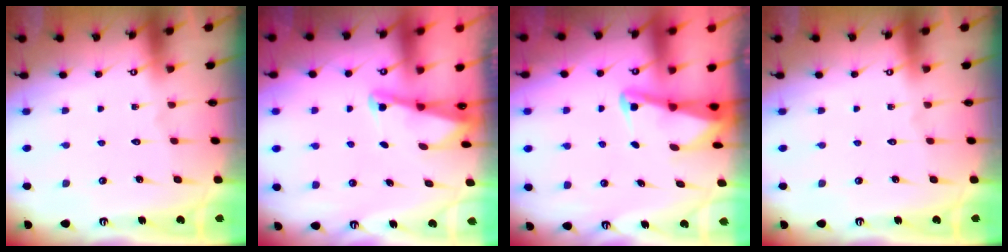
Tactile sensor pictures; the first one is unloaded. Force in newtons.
{"total": 2.0, "press": 2.0, "slide": 0.2}
{"total": 2.3, "press": 2.3, "slide": 0.3}
{"total": 0.0}